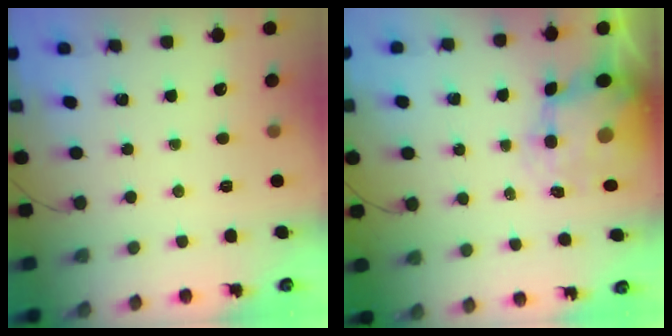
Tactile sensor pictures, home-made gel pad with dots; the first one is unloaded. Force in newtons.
{"total": 8.1, "press": 7.9, "slide": 1.9}